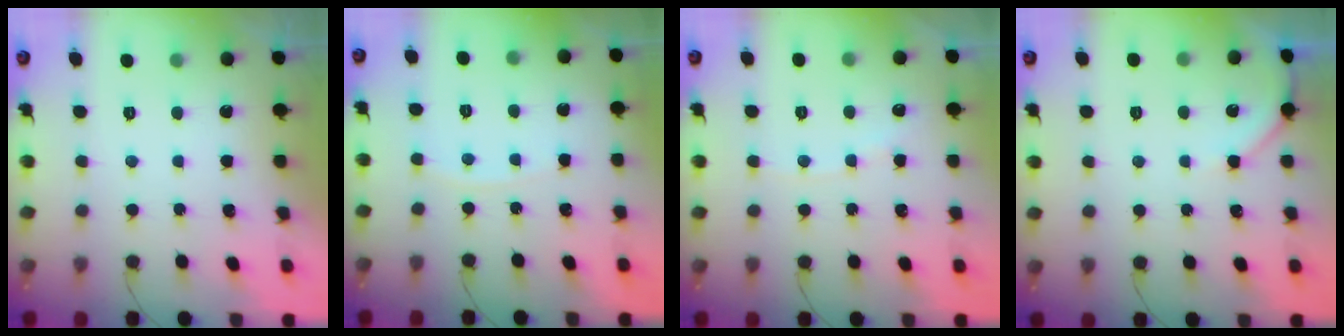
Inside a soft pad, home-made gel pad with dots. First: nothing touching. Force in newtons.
{"total": 2.3, "press": 2.2, "slide": 0.3}
{"total": 5.9, "press": 5.8, "slide": 0.8}
{"total": 4.0, "press": 3.9, "slide": 0.7}